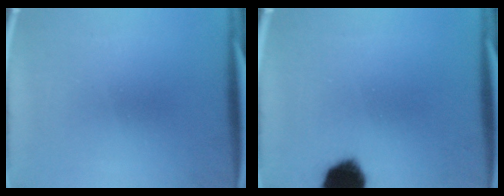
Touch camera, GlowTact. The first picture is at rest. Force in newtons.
{"total": 11.8}